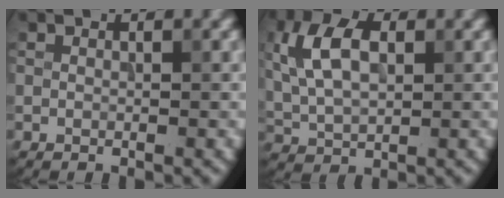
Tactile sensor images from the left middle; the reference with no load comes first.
{"total": 6.4, "force": [1.7, 3.8, 4.9], "torque": [-0.108, 0.011, 0.027]}